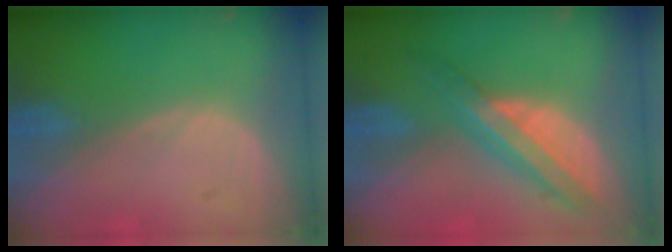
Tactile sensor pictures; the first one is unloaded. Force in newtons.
{"total": 8.0, "press": 6.7, "slide": 4.3}